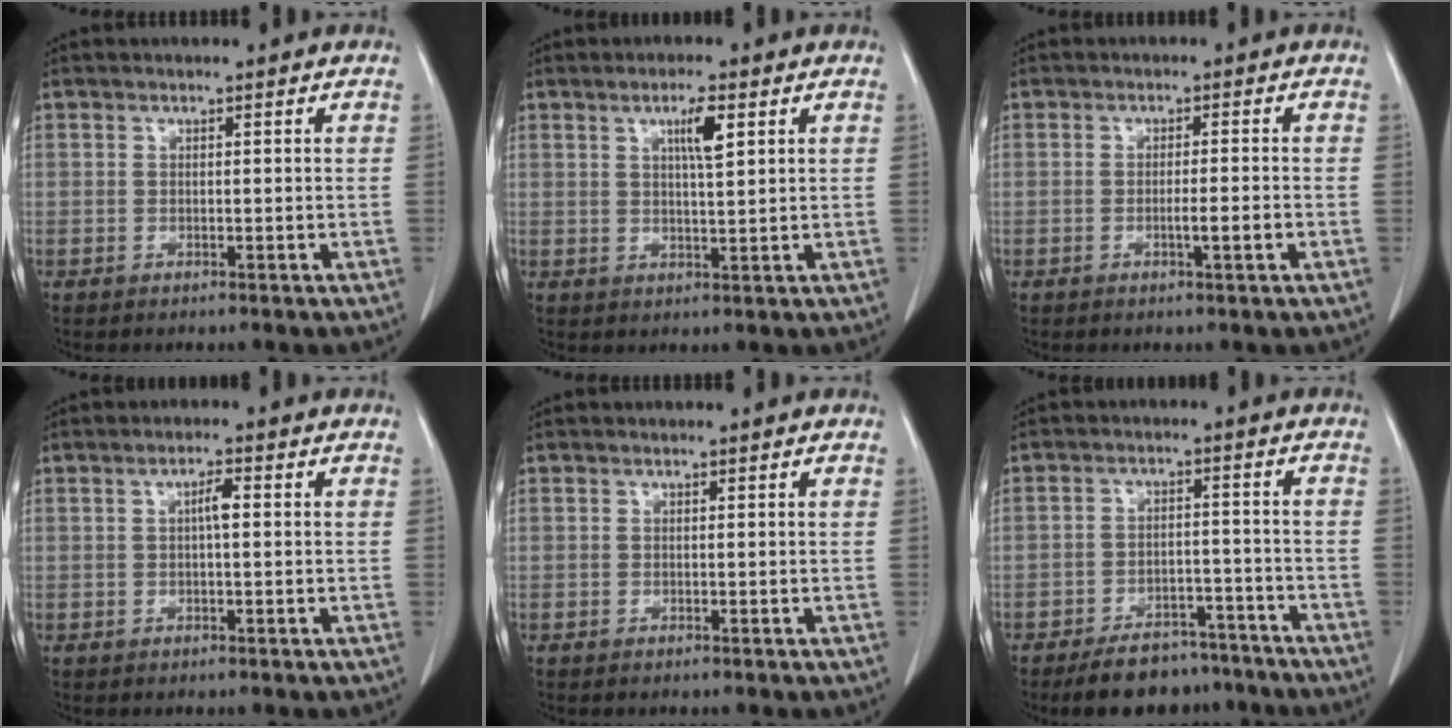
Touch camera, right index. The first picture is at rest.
{"total": 4.2, "force": [1.8, 0.4, 3.8], "torque": [-0.064, -0.001, 0.031]}
{"total": 2.7, "force": [-0.9, -0.1, 2.6], "torque": [-0.044, -0.003, -0.015]}
{"total": 2.2, "force": [0.2, 0.4, 2.2], "torque": [-0.038, 0.004, 0.003]}
{"total": 0.0}
{"total": 9.9, "force": [-8.4, 4.3, 3.0], "torque": [-0.030, 0.012, -0.126]}